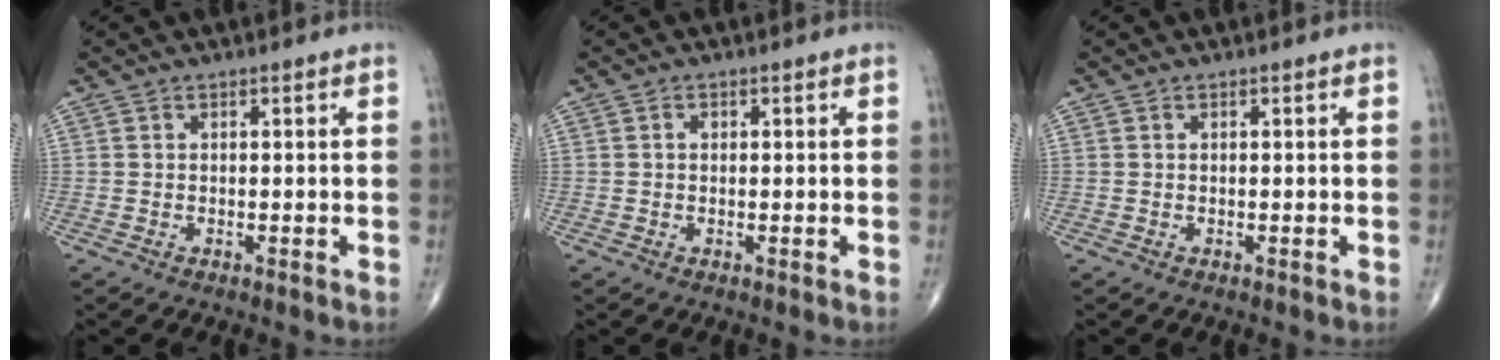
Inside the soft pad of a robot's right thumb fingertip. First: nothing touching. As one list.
[{"total": 0.7, "force": [0.1, 0.6, 0.4], "torque": [-0.004, 0.001, 0.000]}, {"total": 0.0}]